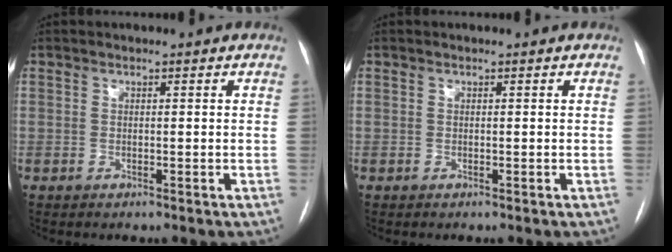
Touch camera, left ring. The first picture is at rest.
{"total": 0.0}